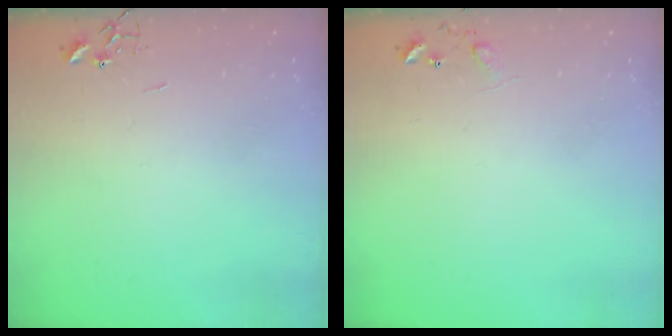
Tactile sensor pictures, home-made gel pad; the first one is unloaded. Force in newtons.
{"total": 8.0, "press": 8.0, "slide": 0.4}